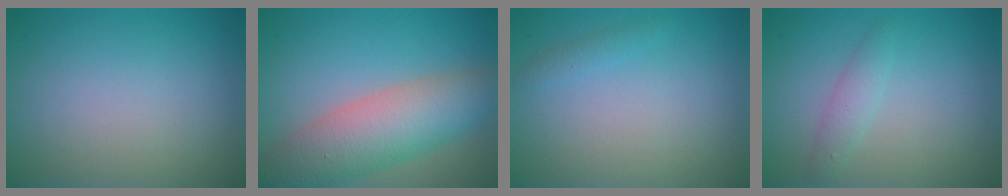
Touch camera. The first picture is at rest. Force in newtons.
{"total": 7.8, "press": 7.8, "slide": 0.3}
{"total": 0.9, "press": 0.9, "slide": 0.1}
{"total": 1.6, "press": 1.6, "slide": 0.1}